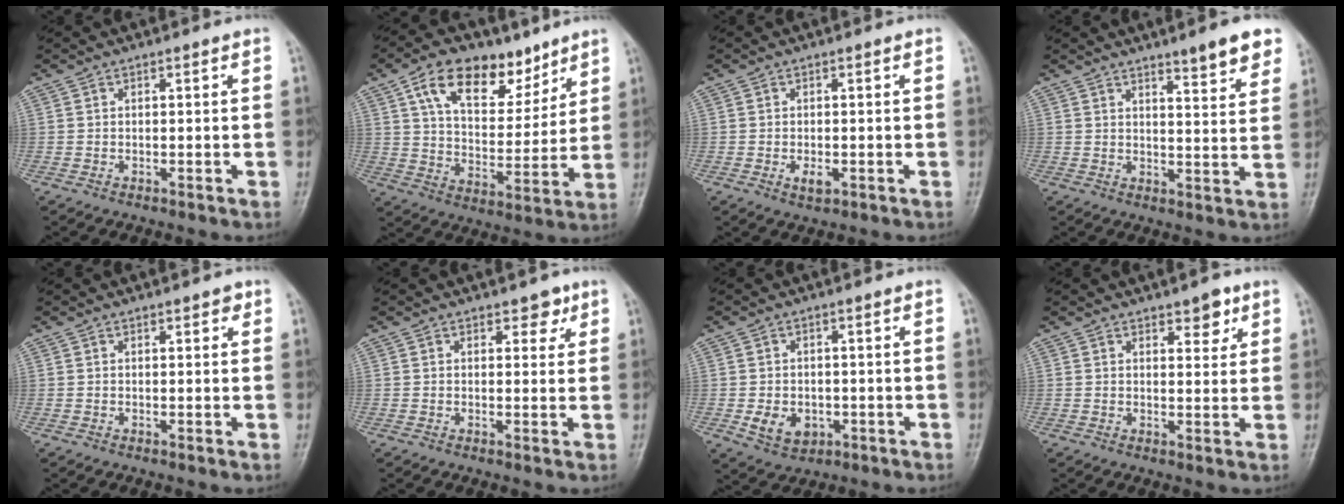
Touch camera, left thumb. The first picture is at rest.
{"total": 16.7, "force": [9.8, 9.4, 9.8], "torque": [-0.117, -0.036, 0.167]}
{"total": 2.4, "force": [-0.7, 1.4, 1.9], "torque": [-0.029, -0.002, -0.010]}
{"total": 7.7, "force": [5.4, 1.5, 5.3], "torque": [-0.058, -0.033, 0.073]}
{"total": 1.4, "force": [0.8, 0.7, 0.9], "torque": [-0.004, -0.001, 0.007]}
{"total": 2.9, "force": [1.8, 1.8, 1.5], "torque": [0.001, -0.008, 0.022]}
{"total": 5.7, "force": [-1.4, 4.4, 3.3], "torque": [-0.043, 0.002, -0.011]}
{"total": 4.1, "force": [2.5, 2.0, 2.5], "torque": [-0.013, -0.014, 0.034]}